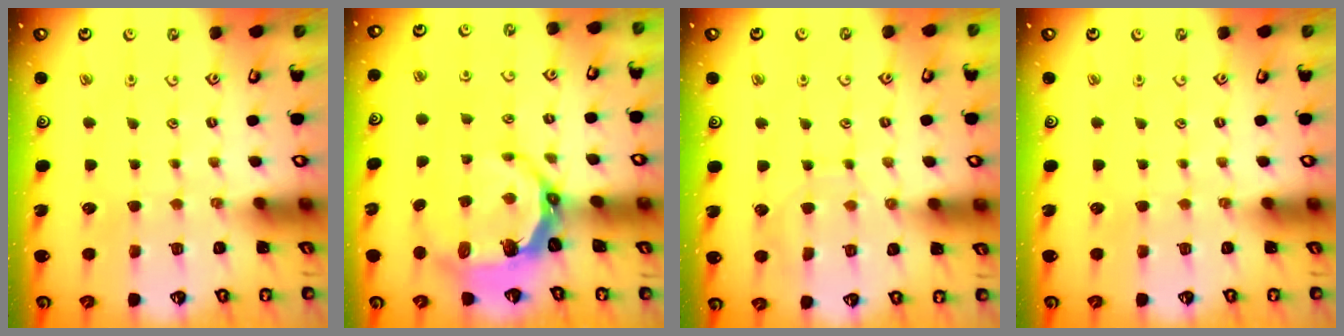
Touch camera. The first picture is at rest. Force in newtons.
{"total": 7.0, "press": 5.6, "slide": 4.2}
{"total": 5.8, "press": 5.8, "slide": 0.6}
{"total": 0.0}